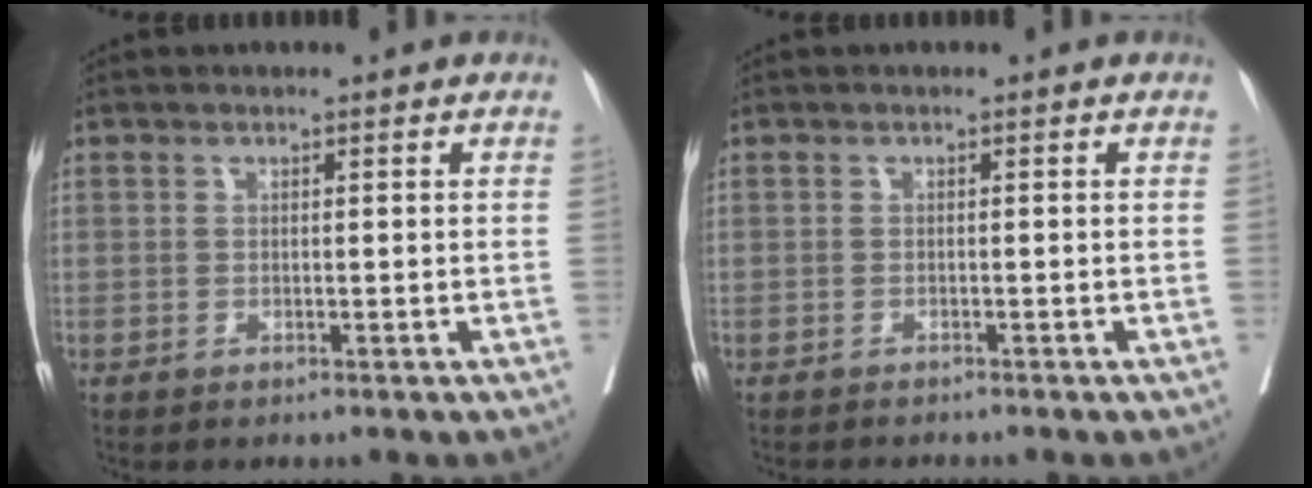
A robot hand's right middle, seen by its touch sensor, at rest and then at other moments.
{"total": 1.9, "force": [-1.8, 0.1, 0.5], "torque": [-0.009, -0.004, -0.025]}